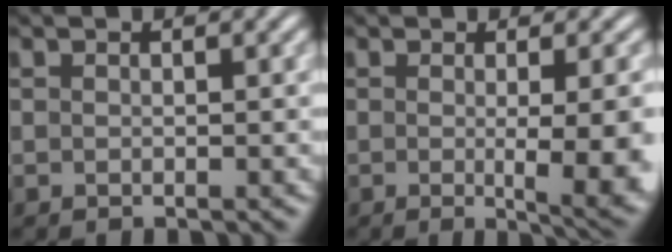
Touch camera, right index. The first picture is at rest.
{"total": 6.5, "force": [-1.4, 1.3, 6.2], "torque": [-0.073, -0.012, -0.019]}